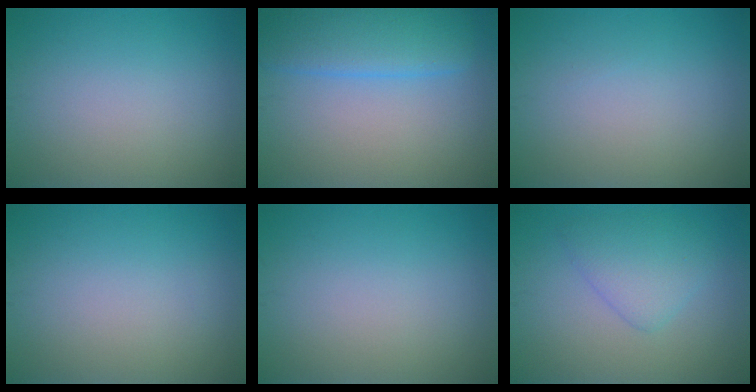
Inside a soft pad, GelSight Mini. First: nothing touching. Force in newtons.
{"total": 5.5, "press": 5.5, "slide": 0.2}
{"total": 0.0}
{"total": 0.0}
{"total": 0.0}
{"total": 3.2, "press": 3.2, "slide": 0.1}